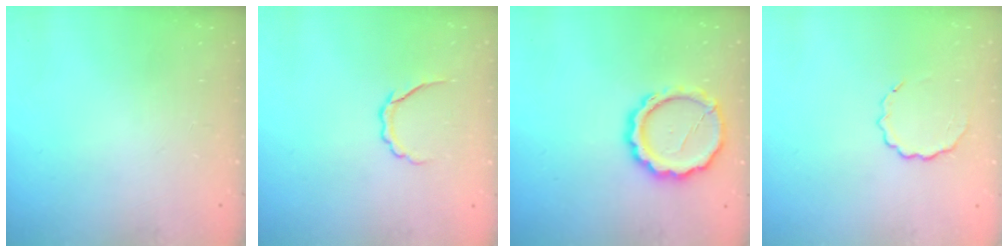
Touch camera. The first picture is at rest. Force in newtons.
{"total": 4.3, "press": 4.2, "slide": 0.8}
{"total": 12.9, "press": 12.6, "slide": 2.5}
{"total": 5.0, "press": 4.8, "slide": 1.3}